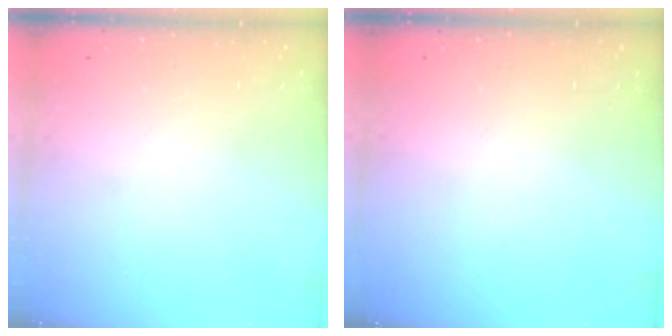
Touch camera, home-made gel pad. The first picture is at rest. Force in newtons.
{"total": 0.0}